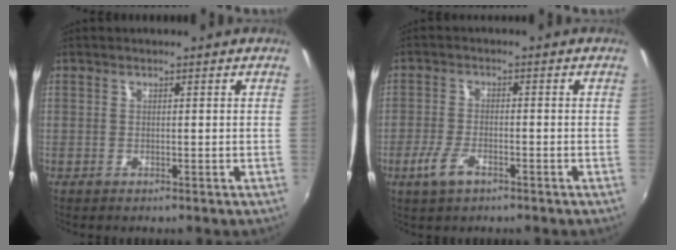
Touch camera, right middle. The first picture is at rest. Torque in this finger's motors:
{"motor_torque": [1.03, -1.07, 0.08, 0.05]}